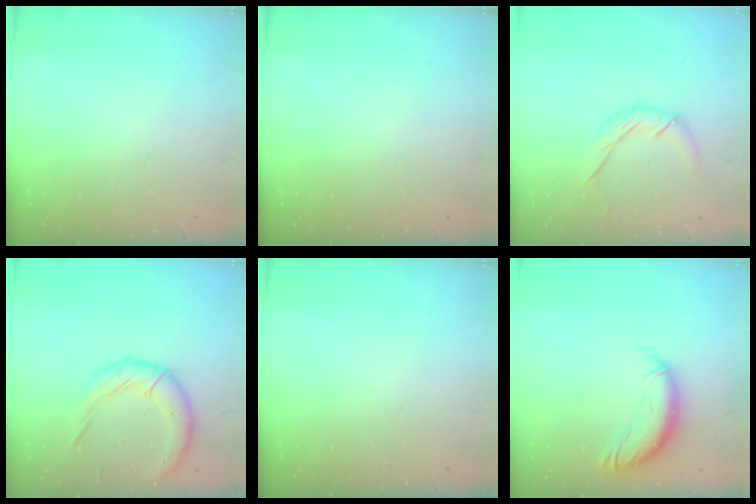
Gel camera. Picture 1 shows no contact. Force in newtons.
{"total": 0.0}
{"total": 8.7, "press": 8.7, "slide": 0.3}
{"total": 16.1, "press": 15.9, "slide": 2.5}
{"total": 0.0}
{"total": 12.6, "press": 12.4, "slide": 1.8}